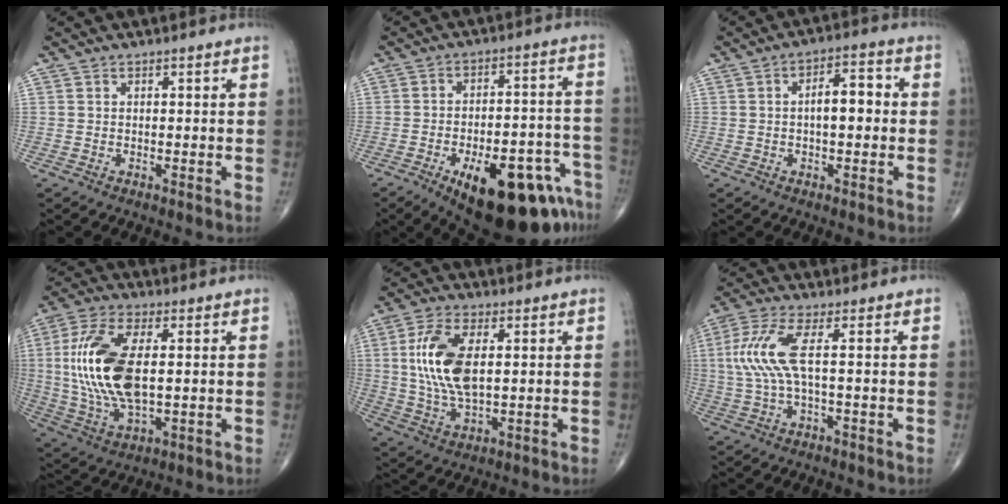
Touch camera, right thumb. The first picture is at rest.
{"total": 22.1, "force": [-12.2, 8.7, 16.2], "torque": [-0.153, 0.067, -0.163]}
{"total": 6.7, "force": [0.1, 3.1, 5.9], "torque": [-0.079, 0.021, -0.009]}
{"total": 17.4, "force": [1.4, 8.0, 15.4], "torque": [-0.326, -0.003, 0.029]}
{"total": 12.6, "force": [2.0, 6.0, 10.9], "torque": [-0.223, -0.004, 0.040]}
{"total": 8.5, "force": [1.0, 2.0, 8.2], "torque": [-0.222, 0.011, 0.018]}